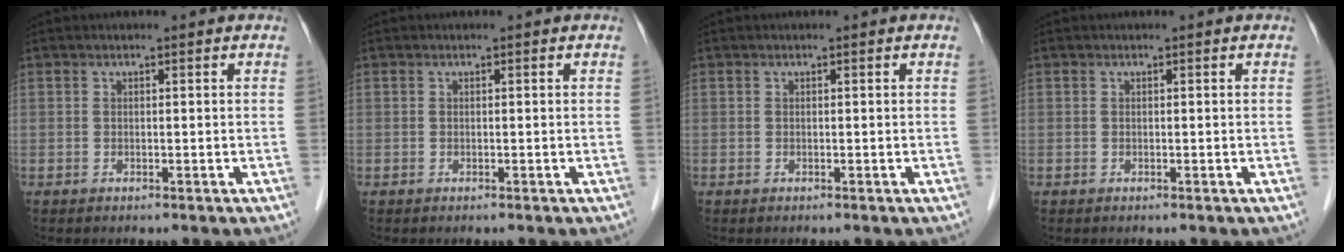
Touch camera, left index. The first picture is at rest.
{"total": 0.0}
{"total": 0.0}
{"total": 0.0}